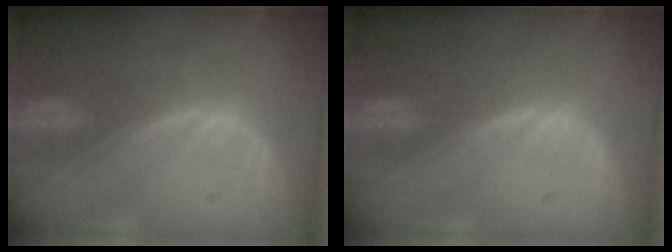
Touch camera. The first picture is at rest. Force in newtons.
{"total": 0.0}